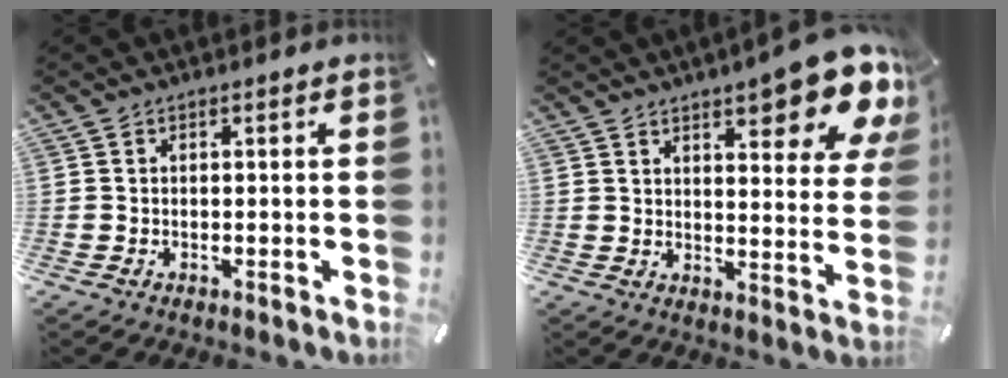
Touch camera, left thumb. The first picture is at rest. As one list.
[{"total": 14.1, "force": [9.5, 4.3, 9.4], "torque": [-0.121, -0.065, 0.157]}]